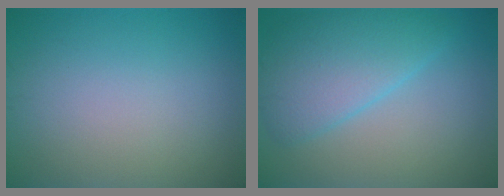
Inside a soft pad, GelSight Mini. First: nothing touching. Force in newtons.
{"total": 5.2, "press": 5.2, "slide": 0.1}